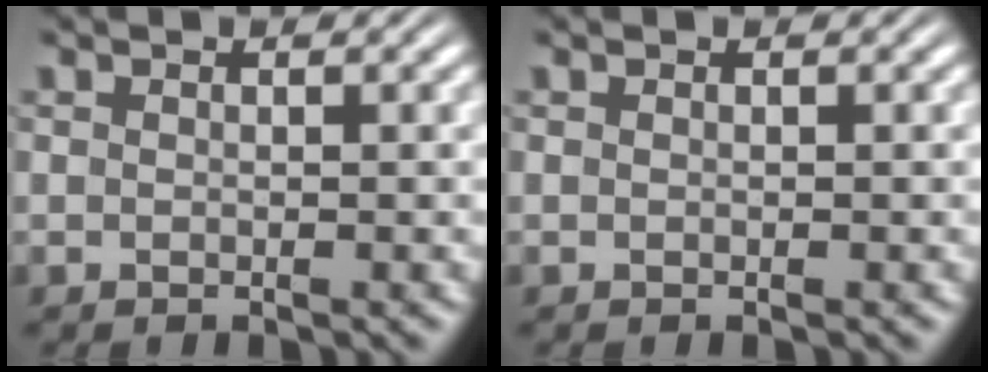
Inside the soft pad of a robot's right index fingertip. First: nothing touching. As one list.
[{"total": 0.0}]